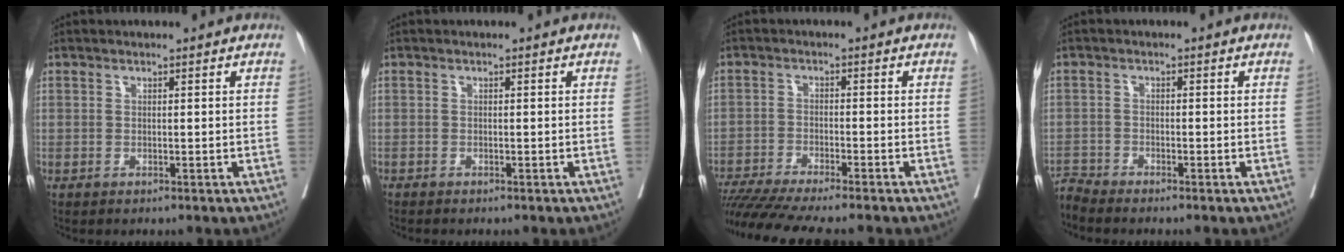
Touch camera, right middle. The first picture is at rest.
{"total": 0.8, "force": [-0.7, -0.1, 0.2], "torque": [-0.004, -0.001, -0.017]}
{"total": 15.1, "force": [-13.2, -0.1, 7.2], "torque": [-0.117, -0.029, -0.211]}
{"total": 2.8, "force": [-2.6, -1.0, -0.5], "torque": [0.004, -0.017, -0.054]}